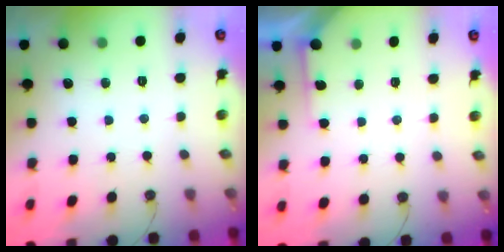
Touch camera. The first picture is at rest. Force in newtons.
{"total": 4.9, "press": 4.8, "slide": 0.7}